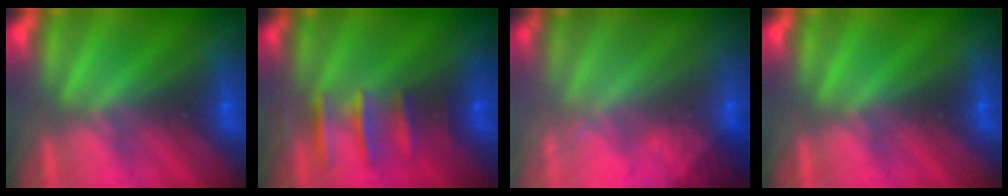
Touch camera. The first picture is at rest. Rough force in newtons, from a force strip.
{"total": 2.5}
{"total": 2.9}
{"total": 0.0}